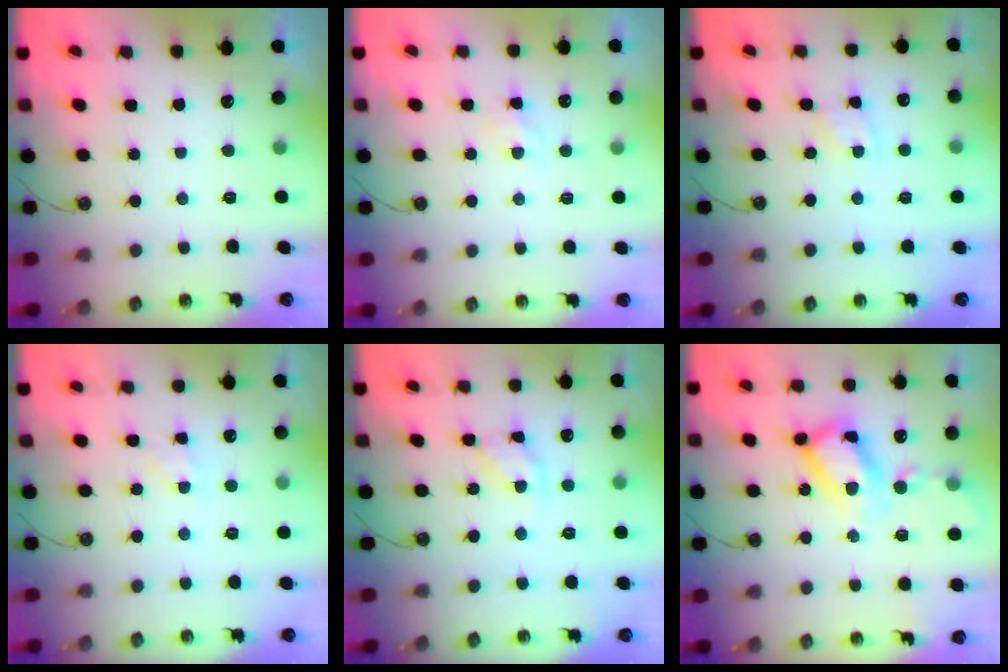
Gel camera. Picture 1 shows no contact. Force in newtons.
{"total": 3.0, "press": 2.9, "slide": 0.5}
{"total": 3.9, "press": 3.9, "slide": 0.5}
{"total": 4.8, "press": 4.8, "slide": 0.6}
{"total": 10.6, "press": 10.5, "slide": 1.1}
{"total": 14.1, "press": 14.0, "slide": 1.6}